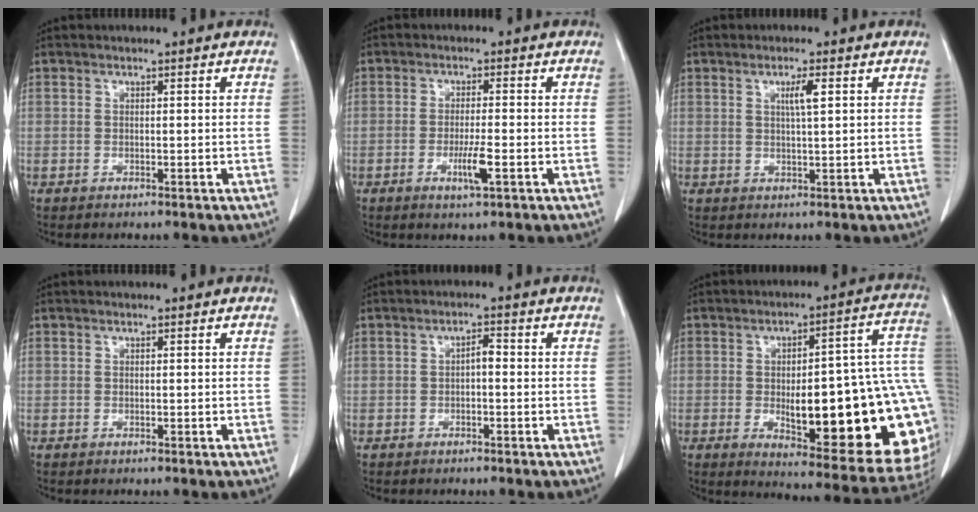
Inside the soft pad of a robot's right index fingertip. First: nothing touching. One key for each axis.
{"total": 4.1, "fx": -1.5, "fy": 0.1, "fz": 3.8, "tx": -0.071, "ty": -0.007, "tz": -0.027}
{"total": 2.8, "fx": 1.0, "fy": 0.0, "fz": 2.6, "tx": -0.046, "ty": -0.002, "tz": 0.016}
{"total": 0.0}
{"total": 1.8, "fx": -0.2, "fy": 0.6, "fz": 1.7, "tx": -0.025, "ty": 0.005, "tz": -0.005}
{"total": 27.3, "fx": -3.4, "fy": 5.9, "fz": 26.4, "tx": -0.252, "ty": 0.017, "tz": -0.032}